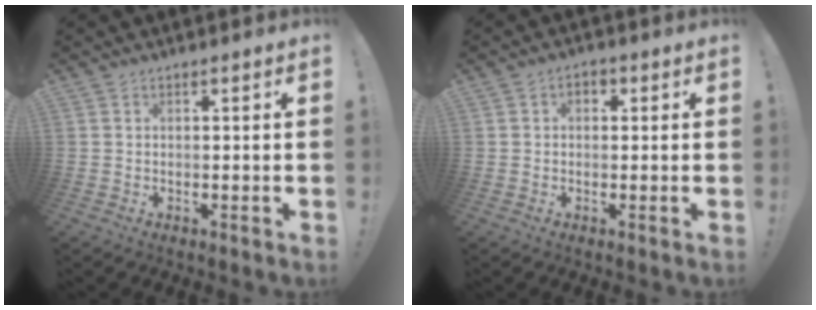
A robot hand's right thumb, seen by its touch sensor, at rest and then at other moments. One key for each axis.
{"total": 2.2, "fx": -0.1, "fy": 1.6, "fz": 1.5, "tx": -0.029, "ty": 0.007, "tz": -0.004}